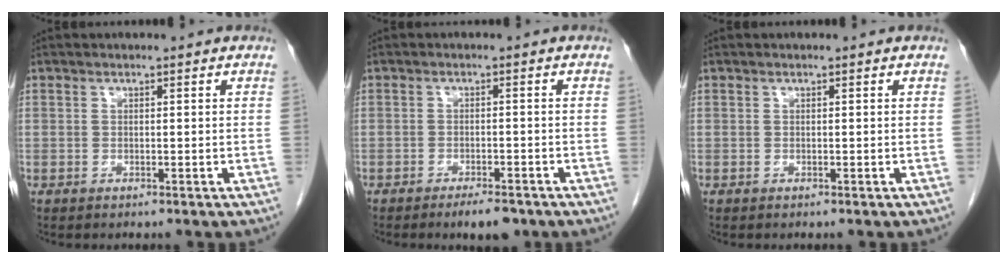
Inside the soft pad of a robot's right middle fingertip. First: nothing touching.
{"total": 3.9, "force": [-2.9, 1.1, 2.4], "torque": [-0.036, -0.002, -0.040]}
{"total": 0.0}